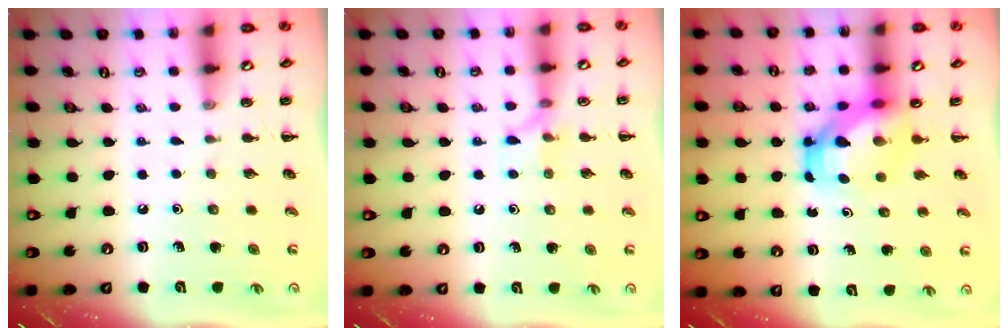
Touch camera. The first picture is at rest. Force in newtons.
{"total": 5.6, "press": 5.5, "slide": 1.1}
{"total": 5.8, "press": 5.6, "slide": 1.4}